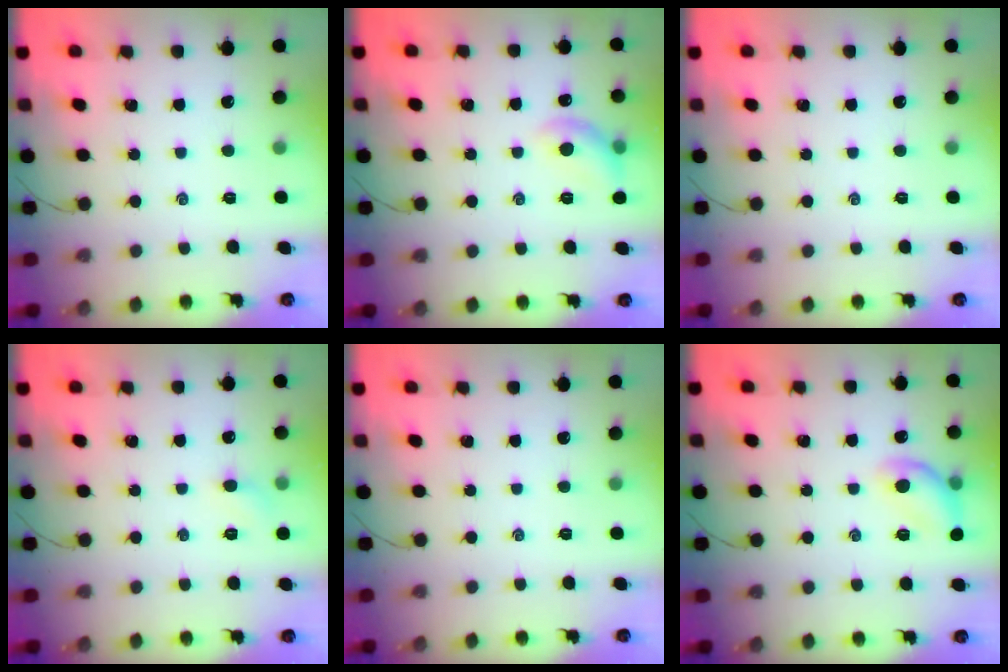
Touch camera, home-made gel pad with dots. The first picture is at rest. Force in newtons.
{"total": 8.0, "press": 7.9, "slide": 1.0}
{"total": 0.0}
{"total": 3.6, "press": 3.4, "slide": 1.2}
{"total": 0.0}
{"total": 11.2, "press": 11.1, "slide": 0.4}